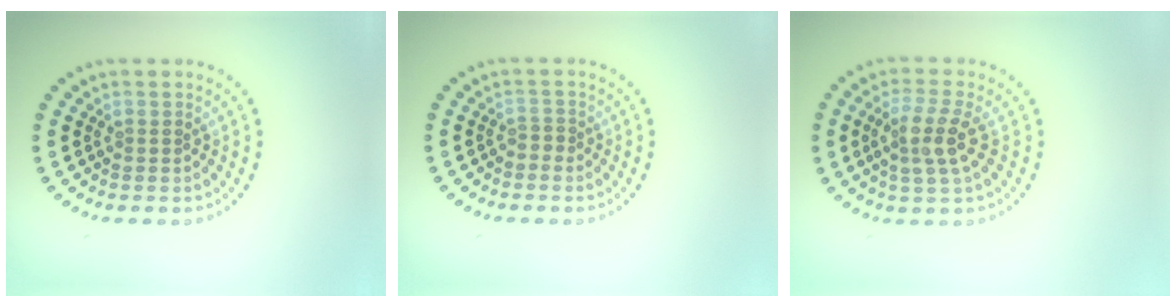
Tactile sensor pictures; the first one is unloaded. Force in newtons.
{"total": 0.6, "press": 0.3, "slide": 0.5}
{"total": 3.3, "press": 2.9, "slide": 1.7}